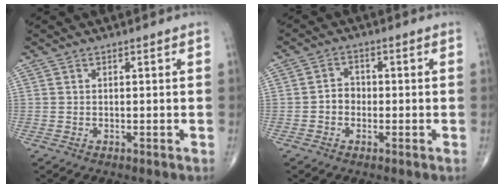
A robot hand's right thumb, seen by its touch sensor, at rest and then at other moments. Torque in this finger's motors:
{"motor_torque": [-0.01, -0.02, 0.16, -0.07, 0.03]}